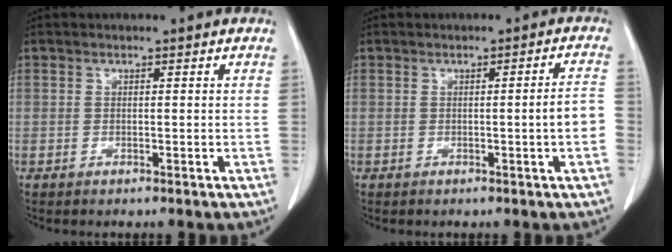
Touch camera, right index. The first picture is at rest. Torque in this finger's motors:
{"motor_torque": [0.45, -0.30, 0.09, 0.04]}